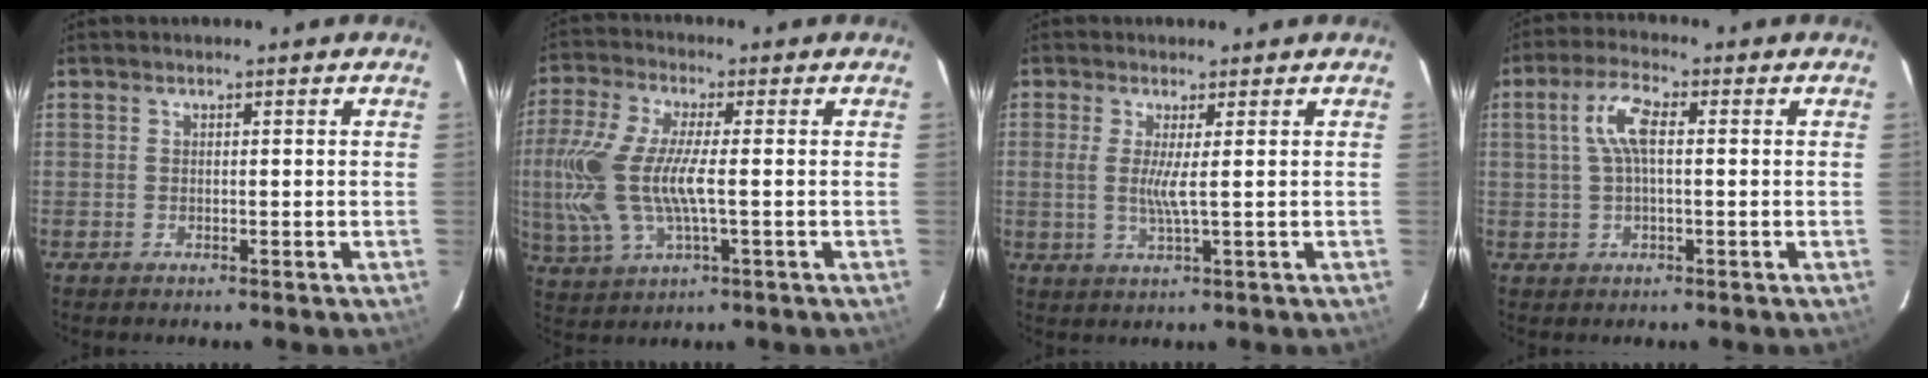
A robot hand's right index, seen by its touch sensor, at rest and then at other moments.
{"total": 15.4, "force": [-1.3, 5.5, 14.3], "torque": [-0.304, -0.008, -0.021]}
{"total": 3.5, "force": [0.4, -0.4, 3.5], "torque": [-0.070, -0.008, 0.002]}
{"total": 6.0, "force": [0.8, 2.0, 5.6], "torque": [-0.114, 0.014, 0.016]}